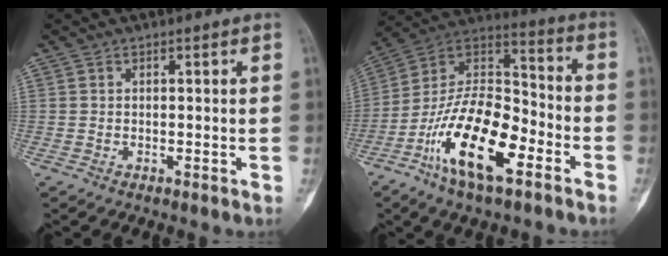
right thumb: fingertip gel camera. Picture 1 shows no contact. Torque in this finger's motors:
{"motor_torque": [0.41, 0.82, 1.65, -1.12, 0.18]}